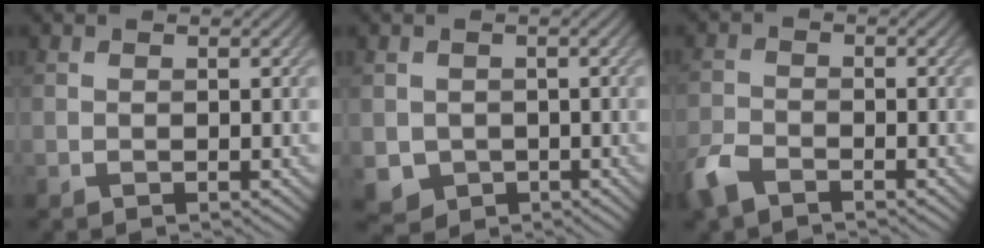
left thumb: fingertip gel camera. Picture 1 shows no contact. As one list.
[{"total": 3.2, "force": [-0.6, 3.0, 0.8], "torque": [-0.034, -0.021, -0.013]}, {"total": 4.2, "force": [-3.2, 1.6, 2.2], "torque": [-0.052, -0.010, -0.075]}]